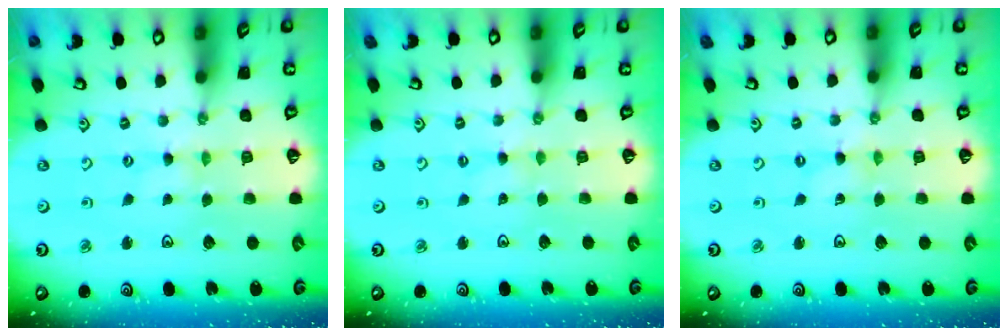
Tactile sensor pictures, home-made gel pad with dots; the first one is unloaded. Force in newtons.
{"total": 1.4, "press": 1.4, "slide": 0.3}
{"total": 0.0}